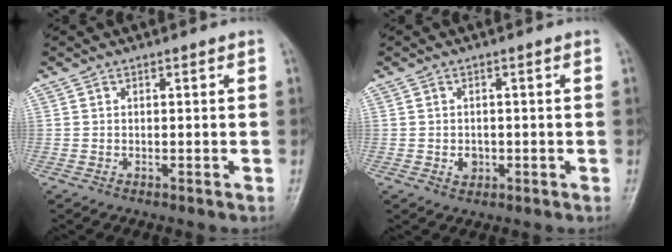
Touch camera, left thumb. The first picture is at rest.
{"total": 2.2, "force": [-0.5, 1.8, 1.1], "torque": [-0.008, 0.002, -0.004]}